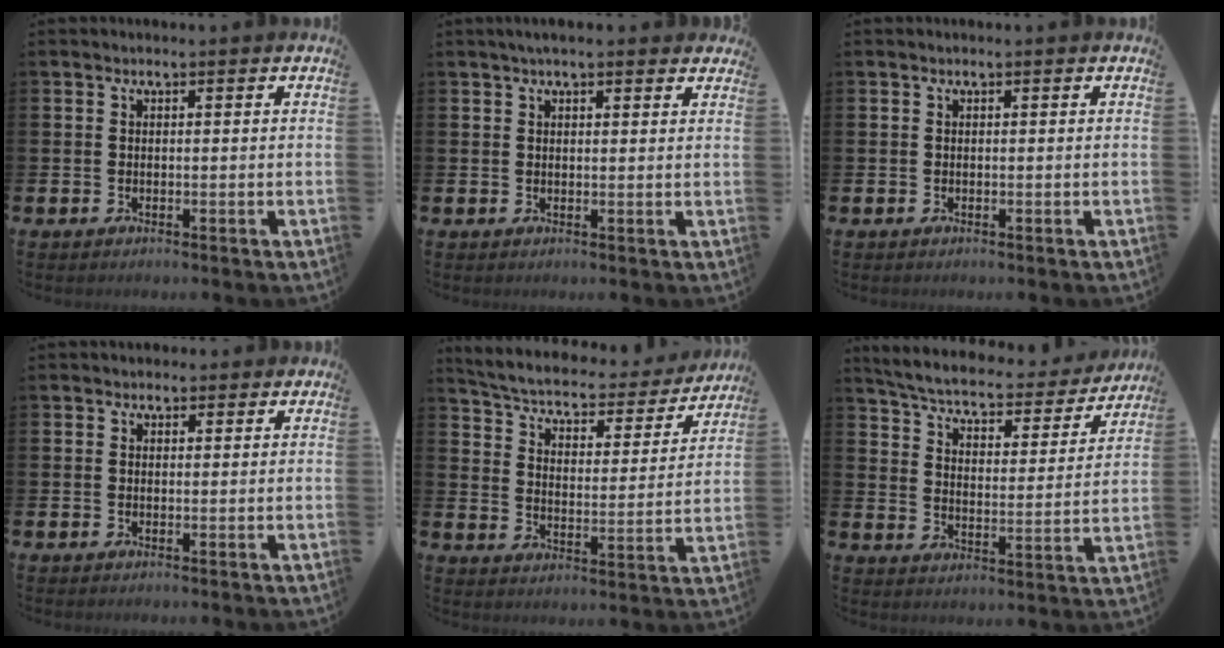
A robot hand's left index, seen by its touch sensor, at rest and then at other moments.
{"total": 2.5, "force": [2.2, 0.5, 1.2], "torque": [-0.023, 0.000, 0.039]}
{"total": 0.0}
{"total": 1.3, "force": [1.0, 0.9, 0.0], "torque": [0.009, 0.005, 0.017]}
{"total": 5.0, "force": [4.5, 1.5, 1.8], "torque": [-0.063, -0.038, 0.067]}
{"total": 5.4, "force": [5.0, 0.9, 1.8], "torque": [-0.065, -0.041, 0.078]}